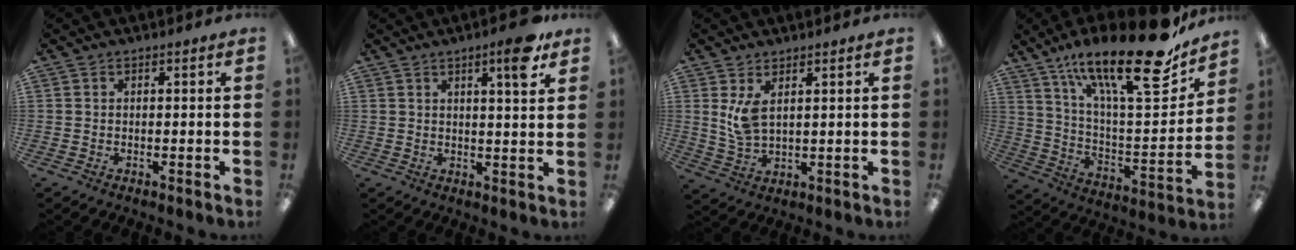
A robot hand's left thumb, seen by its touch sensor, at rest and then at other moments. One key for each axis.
{"total": 6.9, "fx": 4.2, "fy": 1.3, "fz": 5.3, "tx": -0.074, "ty": -0.015, "tz": 0.062}
{"total": 6.3, "fx": 2.8, "fy": 3.1, "fz": 4.7, "tx": -0.112, "ty": -0.007, "tz": 0.050}
{"total": 25.6, "fx": 18.0, "fy": 6.3, "fz": 17.0, "tx": -0.265, "ty": -0.120, "tz": 0.296}